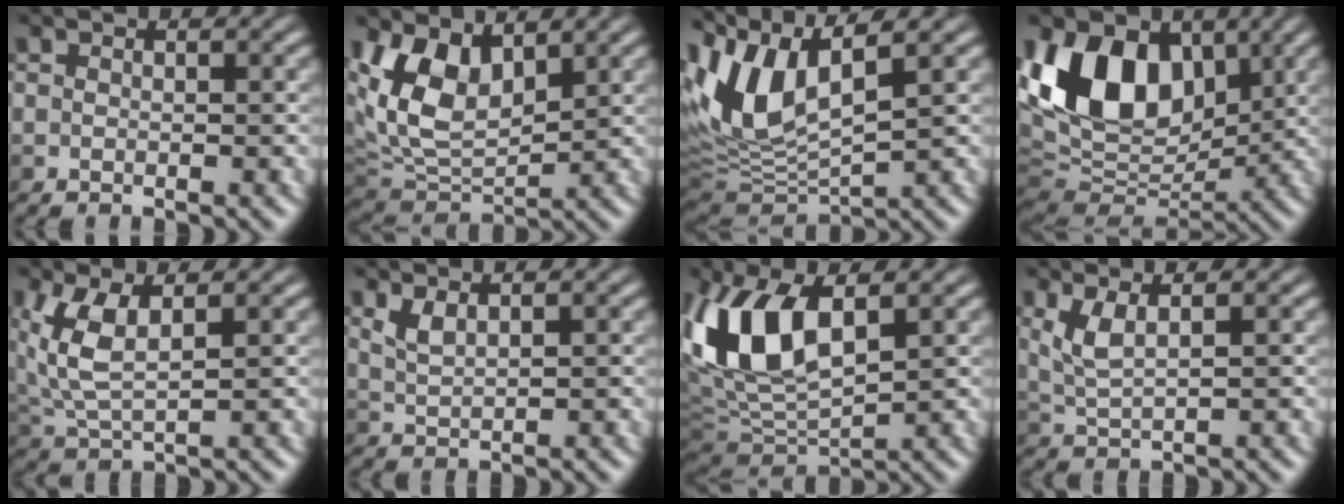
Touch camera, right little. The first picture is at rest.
{"total": 7.2, "force": [1.8, 4.3, 5.4], "torque": [-0.116, -0.006, 0.034]}
{"total": 8.7, "force": [2.4, 4.0, 7.4], "torque": [-0.168, 0.011, 0.043]}
{"total": 10.9, "force": [3.4, 7.4, 7.3], "torque": [-0.127, 0.012, 0.053]}
{"total": 6.0, "force": [1.1, 3.0, 5.0], "torque": [-0.122, -0.003, 0.023]}
{"total": 1.5, "force": [0.5, 0.5, 1.4], "torque": [-0.037, -0.001, 0.013]}
{"total": 10.1, "force": [1.8, 4.9, 8.6], "torque": [-0.181, 0.007, 0.024]}
{"total": 3.1, "force": [0.6, 1.0, 2.8], "torque": [-0.071, -0.001, 0.016]}